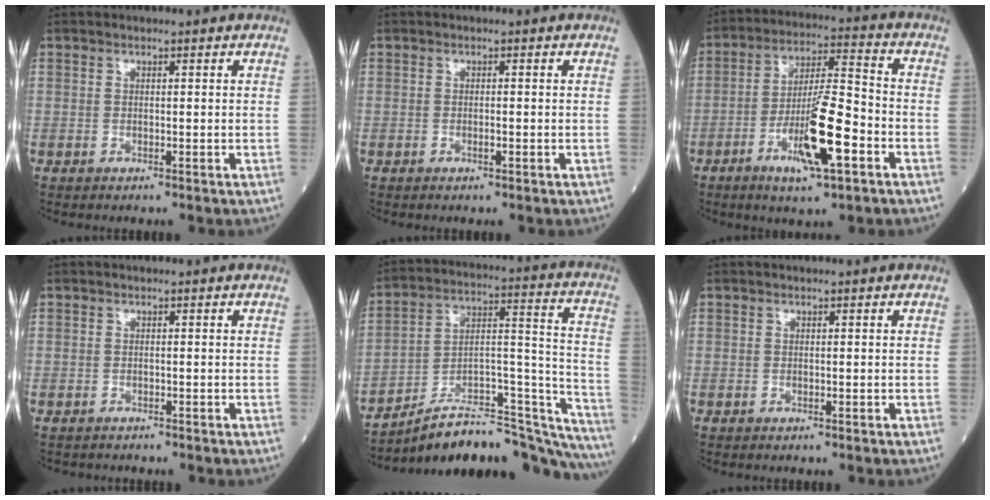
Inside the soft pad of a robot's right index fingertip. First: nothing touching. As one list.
[{"total": 0.9, "force": [-0.4, 0.1, 0.8], "torque": [-0.016, 0.000, -0.005]}, {"total": 12.7, "force": [-5.1, 1.7, 11.5], "torque": [-0.205, -0.006, -0.088]}, {"total": 1.2, "force": [-1.0, 0.6, -0.2], "torque": [-0.011, 0.000, -0.019]}, {"total": 25.7, "force": [-23.0, 4.8, 10.5], "torque": [-0.092, 0.047, -0.335]}, {"total": 0.0}]